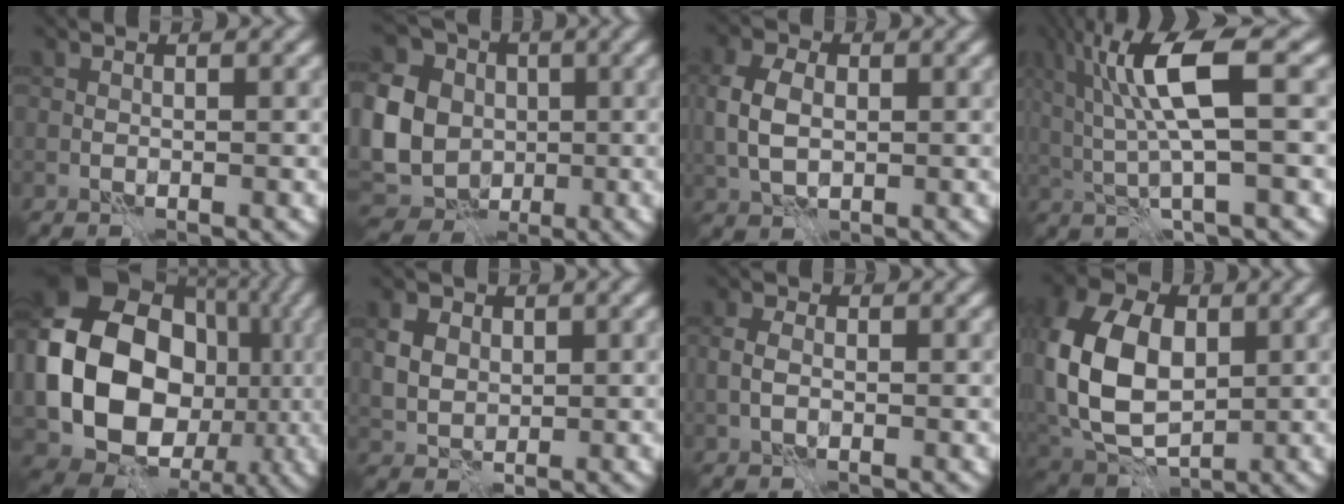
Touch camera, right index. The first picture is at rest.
{"total": 12.4, "force": [0.3, 10.6, 6.3], "torque": [-0.151, -0.002, -0.007]}
{"total": 4.4, "force": [0.2, 3.1, 3.1], "torque": [-0.079, 0.003, 0.006]}
{"total": 7.8, "force": [1.8, 1.5, 7.4], "torque": [-0.151, 0.004, 0.035]}
{"total": 18.2, "force": [-1.2, 14.5, 10.8], "torque": [-0.219, -0.006, -0.023]}
{"total": 4.2, "force": [1.4, 3.3, 2.3], "torque": [-0.057, 0.009, 0.024]}
{"total": 1.9, "force": [-0.3, 1.2, 1.4], "torque": [-0.031, 0.005, -0.010]}
{"total": 11.7, "force": [0.9, 8.1, 8.4], "torque": [-0.192, 0.011, 0.007]}